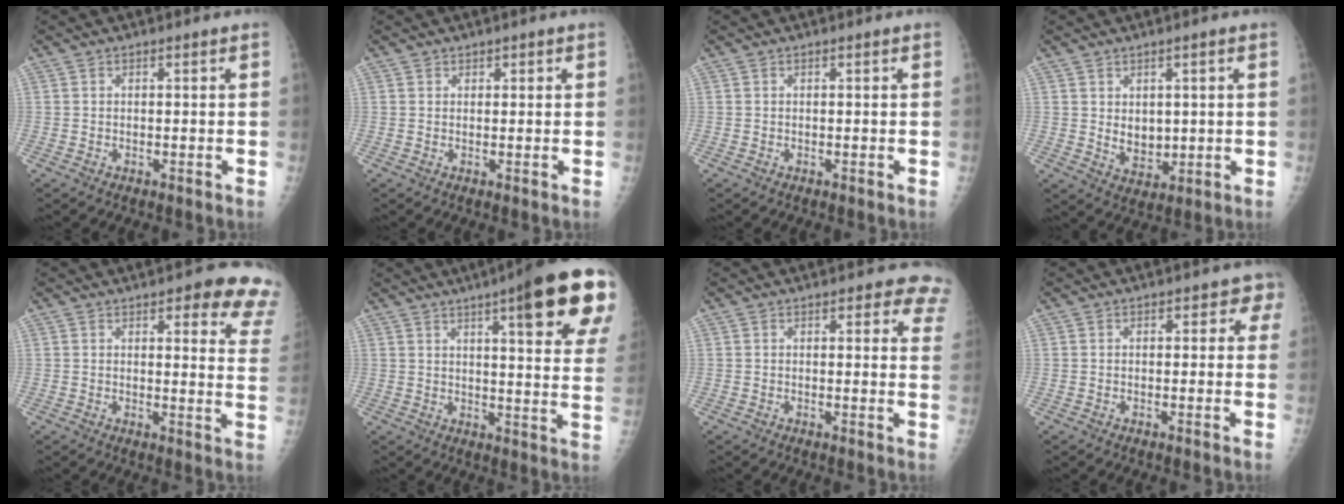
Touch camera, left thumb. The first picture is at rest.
{"total": 0.9, "force": [0.5, 0.7, -0.1], "torque": [0.024, 0.000, 0.001]}
{"total": 0.0}
{"total": 5.3, "force": [0.9, 3.7, 3.7], "torque": [-0.038, -0.015, 0.027]}
{"total": 11.7, "force": [8.1, 3.7, 7.6], "torque": [-0.042, -0.038, 0.071]}
{"total": 20.8, "force": [11.3, 3.7, 17.1], "torque": [-0.207, -0.036, 0.134]}
{"total": 6.7, "force": [5.0, 2.9, 3.3], "torque": [0.005, -0.018, 0.035]}
{"total": 2.6, "force": [1.0, 1.8, 1.6], "torque": [0.012, 0.003, 0.000]}